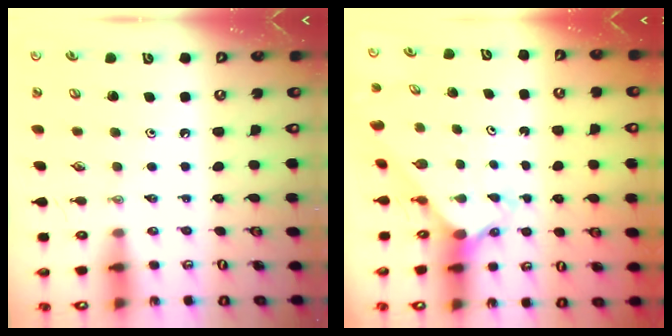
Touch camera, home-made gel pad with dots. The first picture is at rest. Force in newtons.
{"total": 2.4, "press": 2.4, "slide": 0.2}